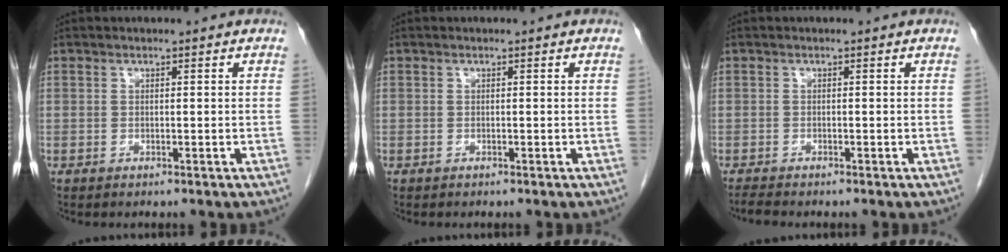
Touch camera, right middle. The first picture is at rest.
{"total": 0.0}
{"total": 1.2, "force": [-1.2, -0.2, 0.3], "torque": [-0.014, -0.006, -0.023]}